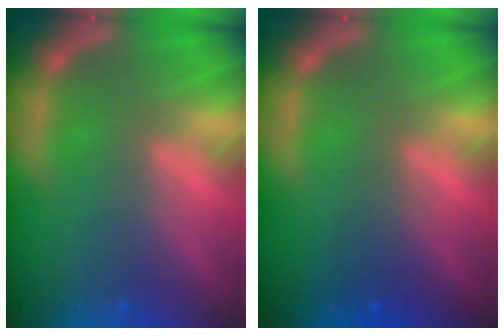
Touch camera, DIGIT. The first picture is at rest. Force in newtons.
{"total": 1.5}